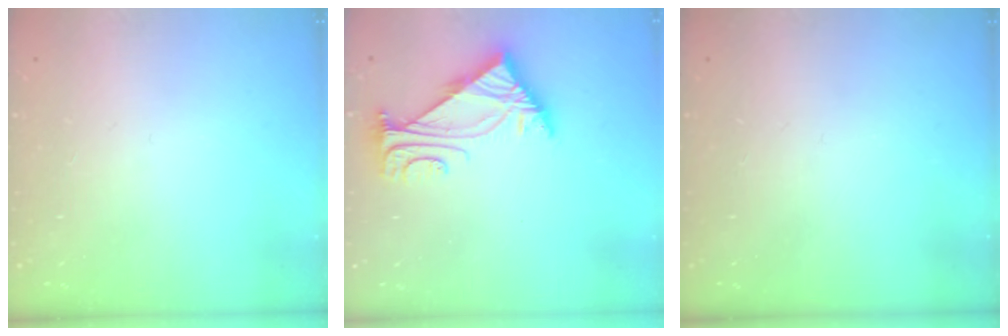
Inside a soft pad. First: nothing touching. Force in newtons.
{"total": 5.0, "press": 4.9, "slide": 1.0}
{"total": 0.0}